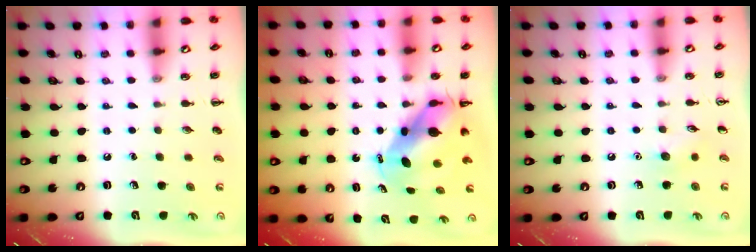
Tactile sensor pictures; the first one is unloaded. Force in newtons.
{"total": 7.5, "press": 7.2, "slide": 2.2}
{"total": 5.1, "press": 4.9, "slide": 1.3}